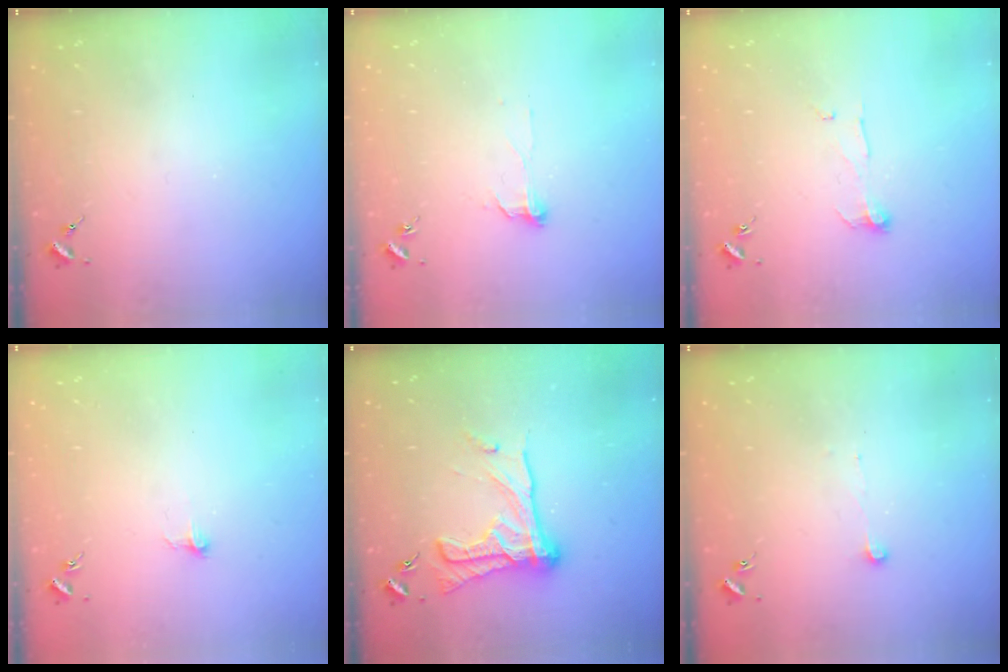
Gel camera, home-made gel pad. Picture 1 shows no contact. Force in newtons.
{"total": 6.4, "press": 6.3, "slide": 0.5}
{"total": 6.7, "press": 6.7, "slide": 0.1}
{"total": 4.7, "press": 4.7, "slide": 0.4}
{"total": 19.1, "press": 19.0, "slide": 1.7}
{"total": 3.8, "press": 3.7, "slide": 0.3}